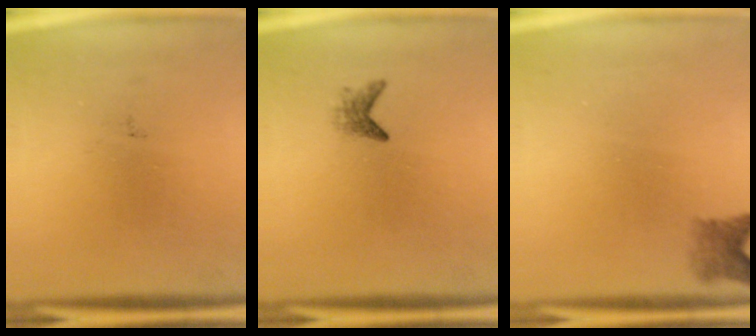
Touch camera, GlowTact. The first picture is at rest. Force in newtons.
{"total": 1.5}
{"total": 2.4}